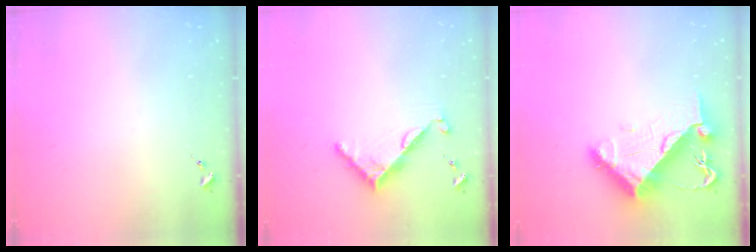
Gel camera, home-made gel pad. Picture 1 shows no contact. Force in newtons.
{"total": 7.7, "press": 7.7, "slide": 0.2}
{"total": 11.0, "press": 10.9, "slide": 1.4}